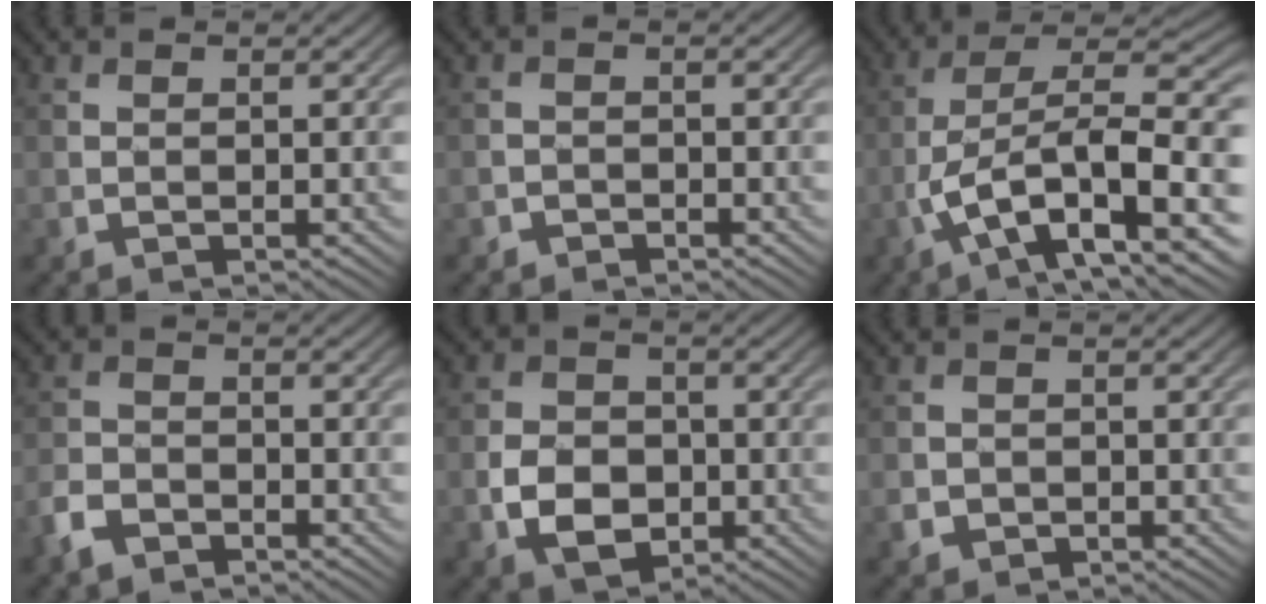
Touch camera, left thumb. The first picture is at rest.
{"total": 1.2, "force": [-1.0, 0.8, 0.0], "torque": [0.005, 0.000, -0.021]}
{"total": 12.7, "force": [-3.3, 5.2, 11.2], "torque": [-0.196, 0.002, -0.059]}
{"total": 3.7, "force": [-2.8, 1.9, 1.5], "torque": [-0.036, -0.007, -0.068]}
{"total": 5.9, "force": [-1.7, 4.5, 3.4], "torque": [-0.069, -0.007, -0.035]}
{"total": 1.6, "force": [-0.5, 1.5, 0.3], "torque": [-0.006, -0.010, -0.011]}